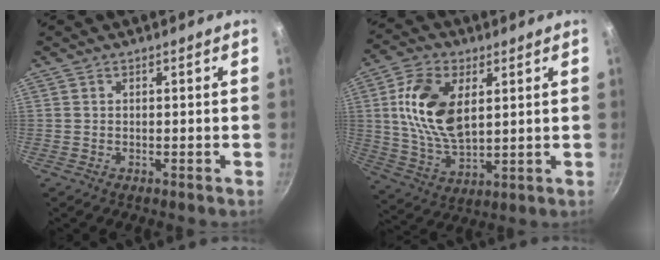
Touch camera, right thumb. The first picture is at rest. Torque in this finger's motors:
{"motor_torque": [0.24, 0.30, 0.59, 0.11, 0.16]}